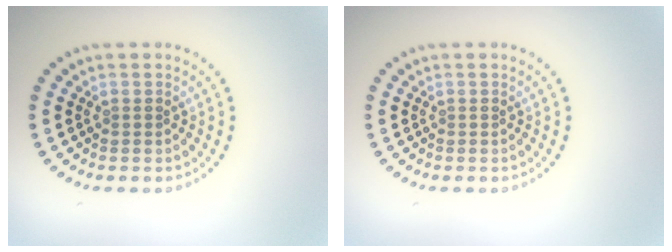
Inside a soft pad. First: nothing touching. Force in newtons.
{"total": 0.0}